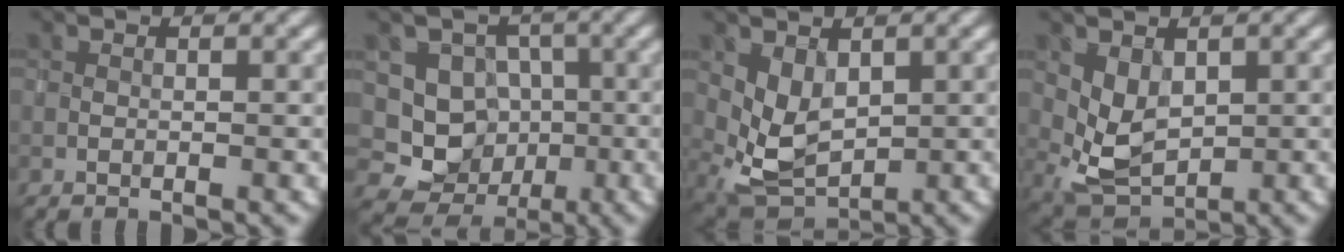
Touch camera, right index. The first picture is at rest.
{"total": 6.4, "force": [-0.8, 6.1, 1.8], "torque": [-0.003, 0.002, -0.033]}
{"total": 3.6, "force": [1.2, 2.4, 2.4], "torque": [-0.053, -0.010, 0.031]}
{"total": 3.4, "force": [1.0, 2.4, 2.2], "torque": [-0.045, -0.006, 0.029]}